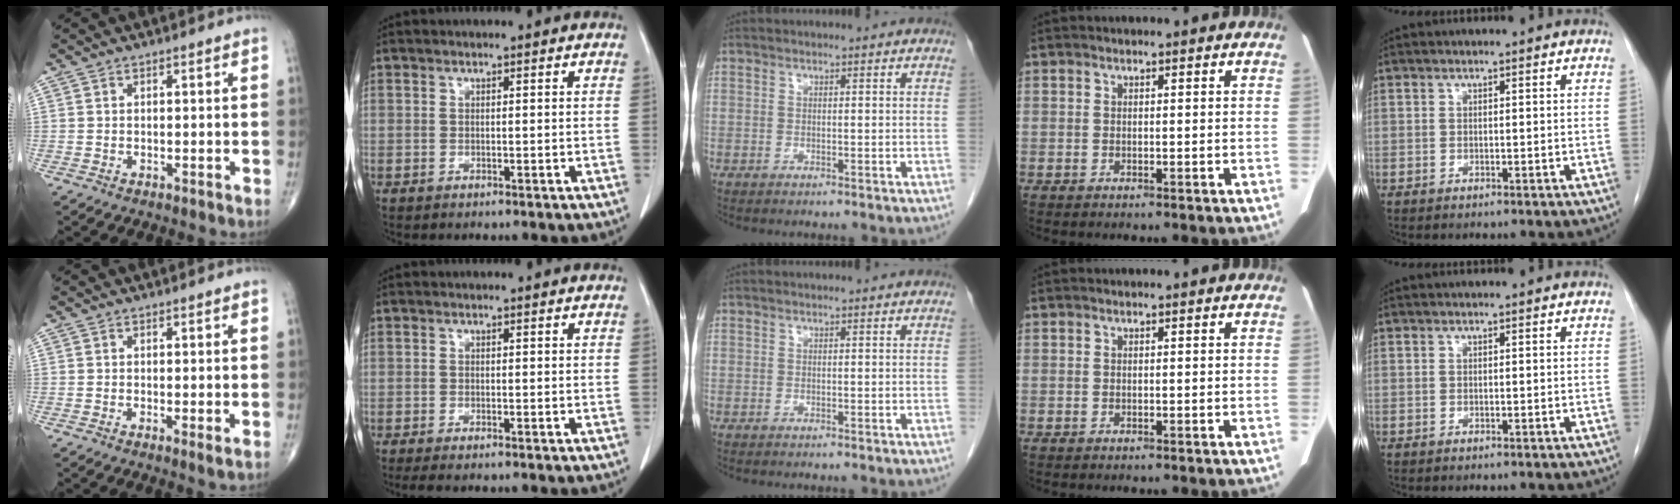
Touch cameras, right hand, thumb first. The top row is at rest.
{"thumb": {"total": 1.4, "force": [0.0, 0.2, 1.4], "torque": [-0.024, -0.006, -0.001]}, "index": {"total": 2.6, "force": [-2.2, 0.3, 1.5], "torque": [-0.020, -0.007, -0.032]}}